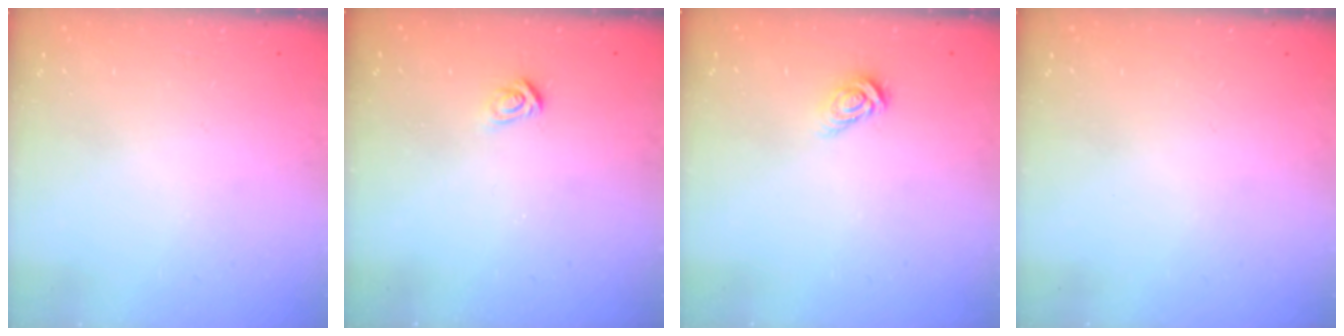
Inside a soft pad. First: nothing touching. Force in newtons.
{"total": 3.0, "press": 2.9, "slide": 0.4}
{"total": 5.9, "press": 5.9, "slide": 0.4}
{"total": 0.0}